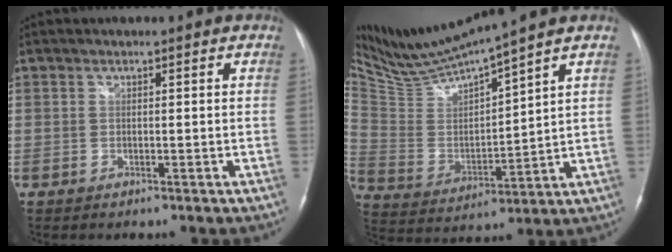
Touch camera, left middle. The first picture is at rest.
{"total": 13.4, "force": [12.4, -1.4, 4.9], "torque": [-0.106, -0.010, 0.249]}